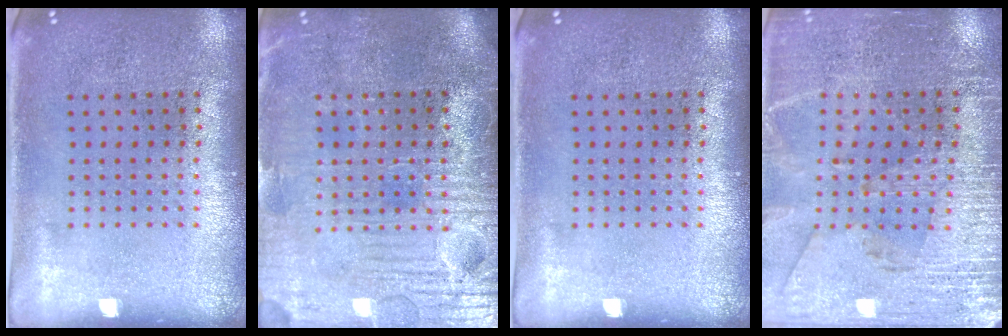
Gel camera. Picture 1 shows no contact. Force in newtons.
{"total": 4.0, "press": 3.7, "slide": 1.5}
{"total": 0.0}
{"total": 2.9, "press": 2.8, "slide": 0.8}